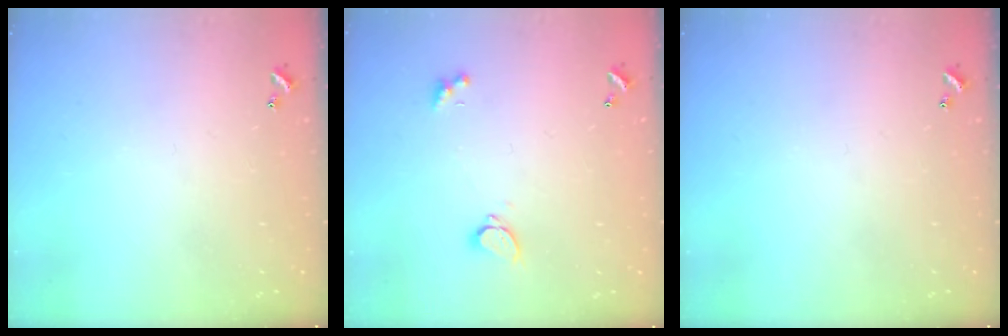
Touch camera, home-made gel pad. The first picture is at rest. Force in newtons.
{"total": 2.2, "press": 2.0, "slide": 0.9}
{"total": 0.0}